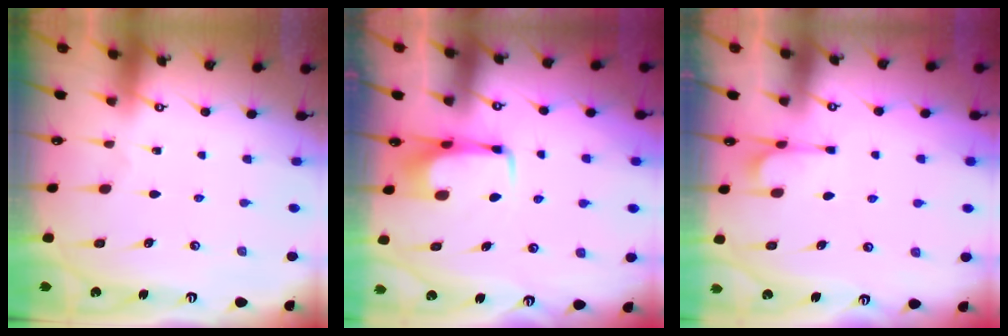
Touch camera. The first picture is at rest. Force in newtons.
{"total": 3.0, "press": 2.9, "slide": 0.4}
{"total": 2.6, "press": 2.4, "slide": 1.0}